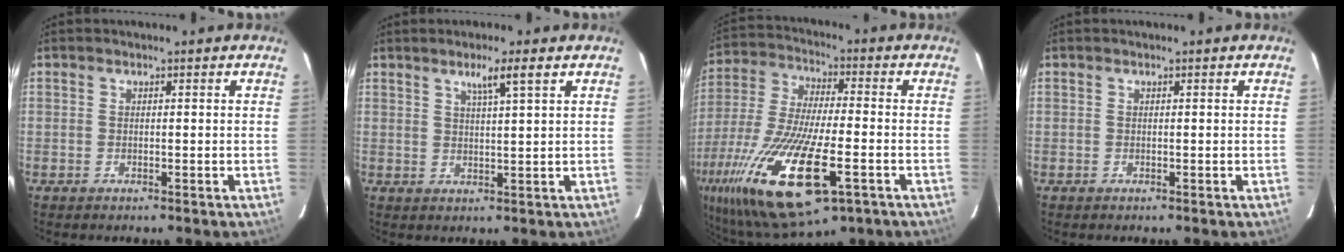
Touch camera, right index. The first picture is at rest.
{"total": 4.1, "force": [2.5, -0.3, 3.3], "torque": [-0.058, 0.000, 0.044]}
{"total": 27.0, "force": [-11.9, 8.9, 22.5], "torque": [-0.476, -0.073, -0.211]}
{"total": 0.0}